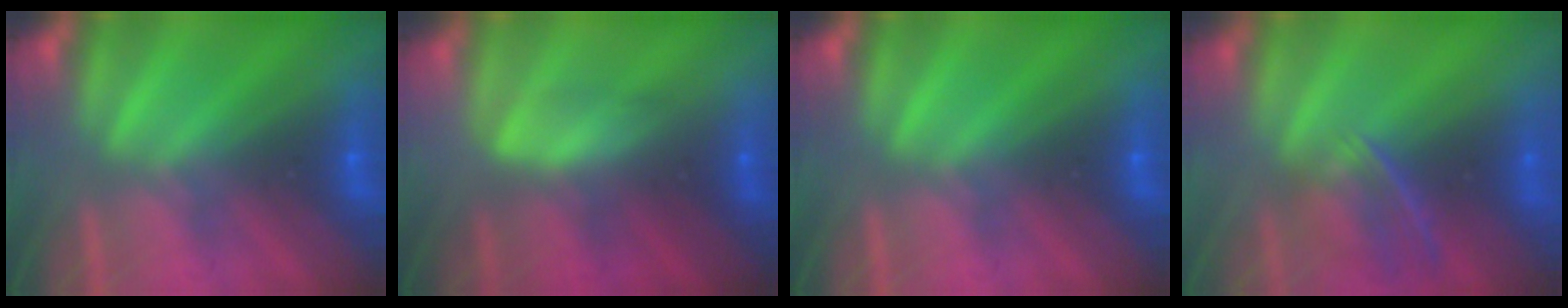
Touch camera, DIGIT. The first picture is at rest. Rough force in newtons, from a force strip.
{"total": 2.6}
{"total": 0.0}
{"total": 6.9}